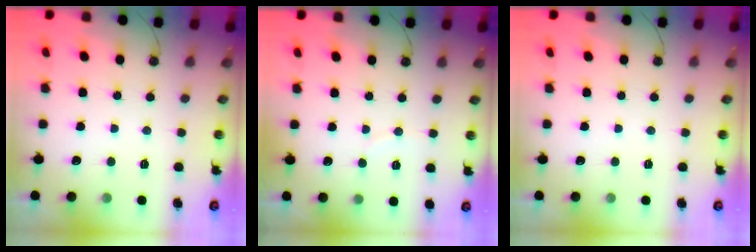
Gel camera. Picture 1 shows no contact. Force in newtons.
{"total": 2.0, "press": 2.0, "slide": 0.2}
{"total": 0.0}